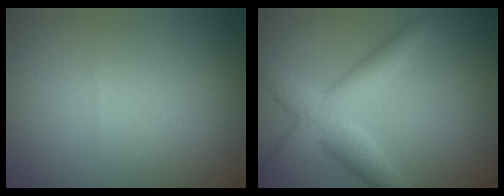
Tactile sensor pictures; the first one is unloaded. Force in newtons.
{"total": 5.0, "press": 5.0, "slide": 0.2}